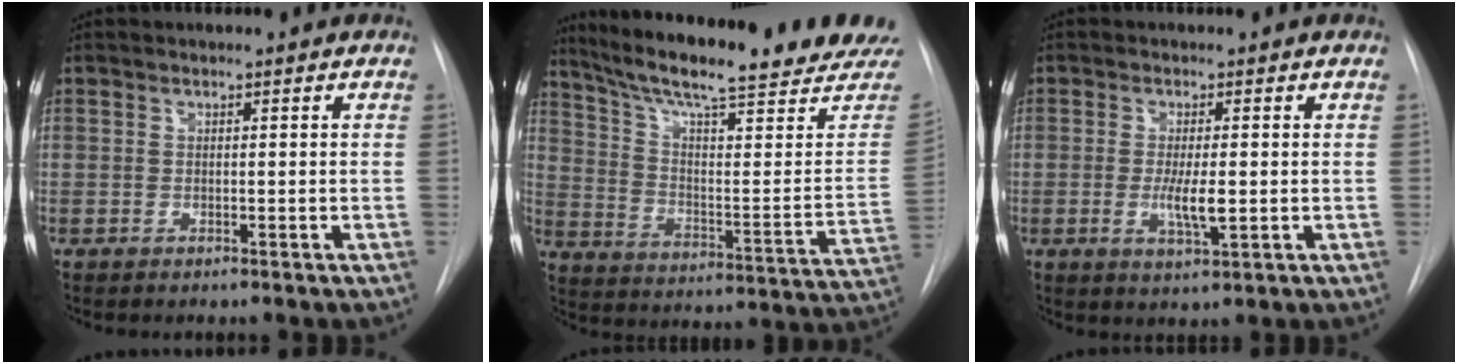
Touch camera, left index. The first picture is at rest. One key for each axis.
{"total": 25.2, "fx": 21.3, "fy": 1.7, "fz": 13.4, "tx": -0.214, "ty": -0.060, "tz": 0.292}
{"total": 4.1, "fx": -0.4, "fy": 0.8, "fz": 4.0, "tx": -0.078, "ty": -0.008, "tz": -0.005}